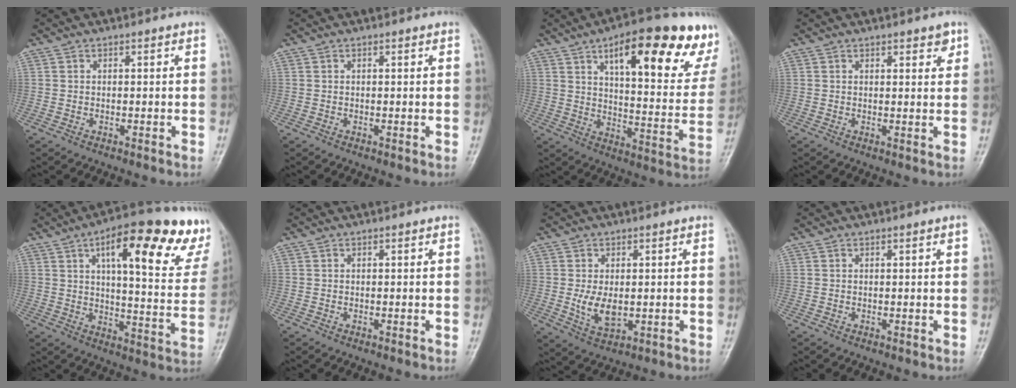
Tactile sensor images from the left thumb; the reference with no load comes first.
{"total": 0.0}
{"total": 26.4, "force": [14.4, 8.6, 20.5], "torque": [-0.240, -0.034, 0.202]}
{"total": 3.1, "force": [2.0, 1.3, 2.0], "torque": [-0.010, -0.009, 0.024]}
{"total": 25.3, "force": [13.2, 7.5, 20.2], "torque": [-0.245, -0.029, 0.177]}
{"total": 0.0}
{"total": 5.6, "force": [-0.1, 3.3, 4.5], "torque": [-0.078, -0.014, 0.008]}
{"total": 0.9, "force": [0.5, 0.0, 0.8], "torque": [-0.010, 0.000, 0.006]}